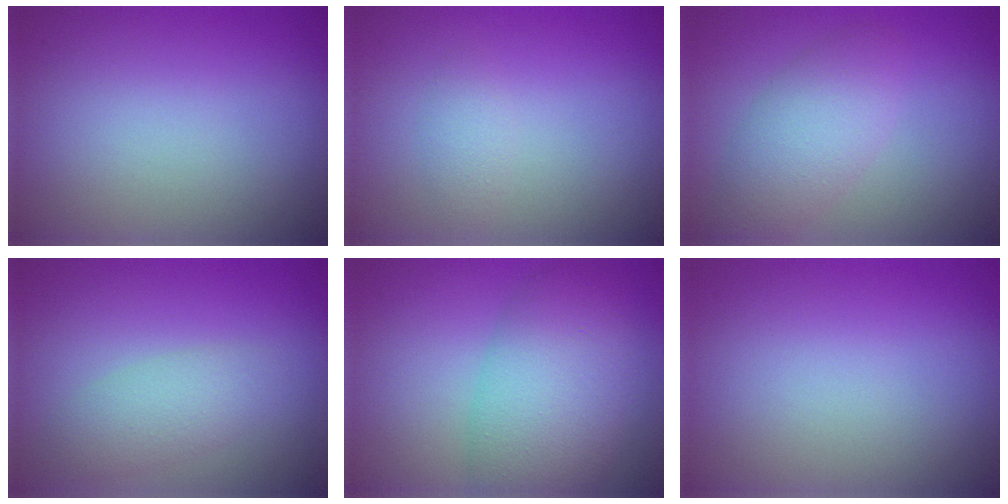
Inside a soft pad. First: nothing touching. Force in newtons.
{"total": 1.1, "press": 1.1, "slide": 0.0}
{"total": 4.0, "press": 4.0, "slide": 0.1}
{"total": 2.6, "press": 2.6, "slide": 0.1}
{"total": 7.4, "press": 7.4, "slide": 0.3}
{"total": 0.0}